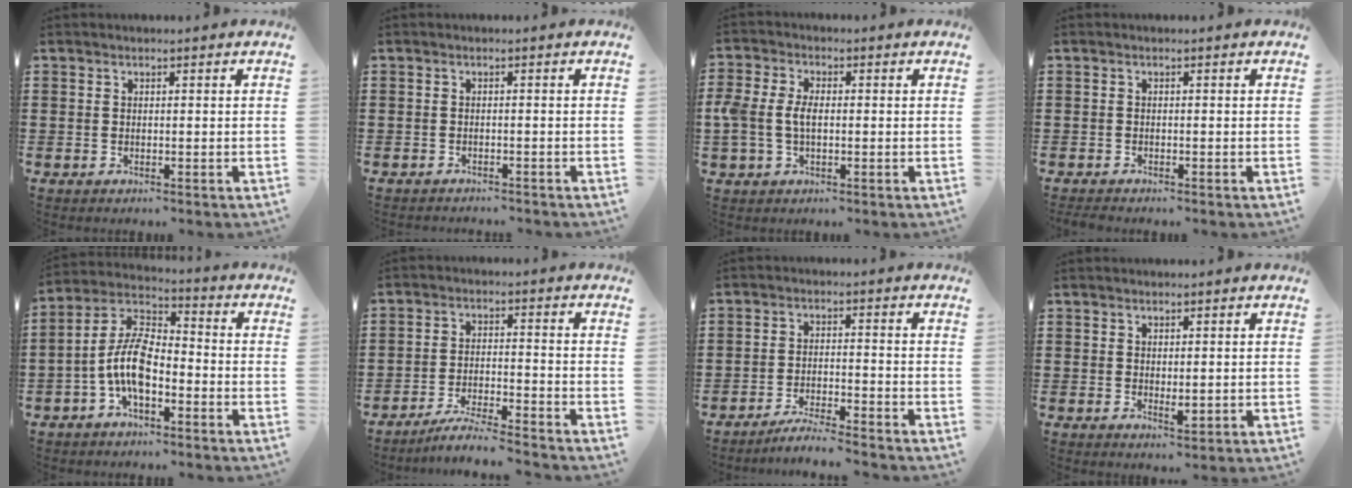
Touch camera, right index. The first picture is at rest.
{"total": 0.9, "force": [-0.9, 0.1, 0.0], "torque": [-0.004, 0.000, -0.019]}
{"total": 4.3, "force": [-0.3, 2.7, 3.4], "torque": [-0.094, -0.002, -0.015]}
{"total": 0.9, "force": [-0.8, -0.1, 0.2], "torque": [-0.006, -0.005, -0.015]}
{"total": 9.0, "force": [-3.2, 4.0, 7.4], "torque": [-0.184, -0.005, -0.068]}
{"total": 4.7, "force": [-4.5, -0.3, 1.3], "torque": [-0.030, -0.006, -0.092]}
{"total": 3.9, "force": [-3.8, -0.3, 0.9], "torque": [-0.018, -0.001, -0.076]}
{"total": 1.4, "force": [0.5, 0.6, 1.1], "torque": [-0.021, 0.000, 0.010]}